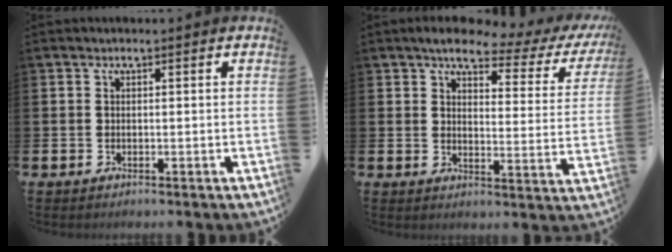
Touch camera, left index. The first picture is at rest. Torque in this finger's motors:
{"motor_torque": [1.02, -1.12, 0.41, 0.02]}